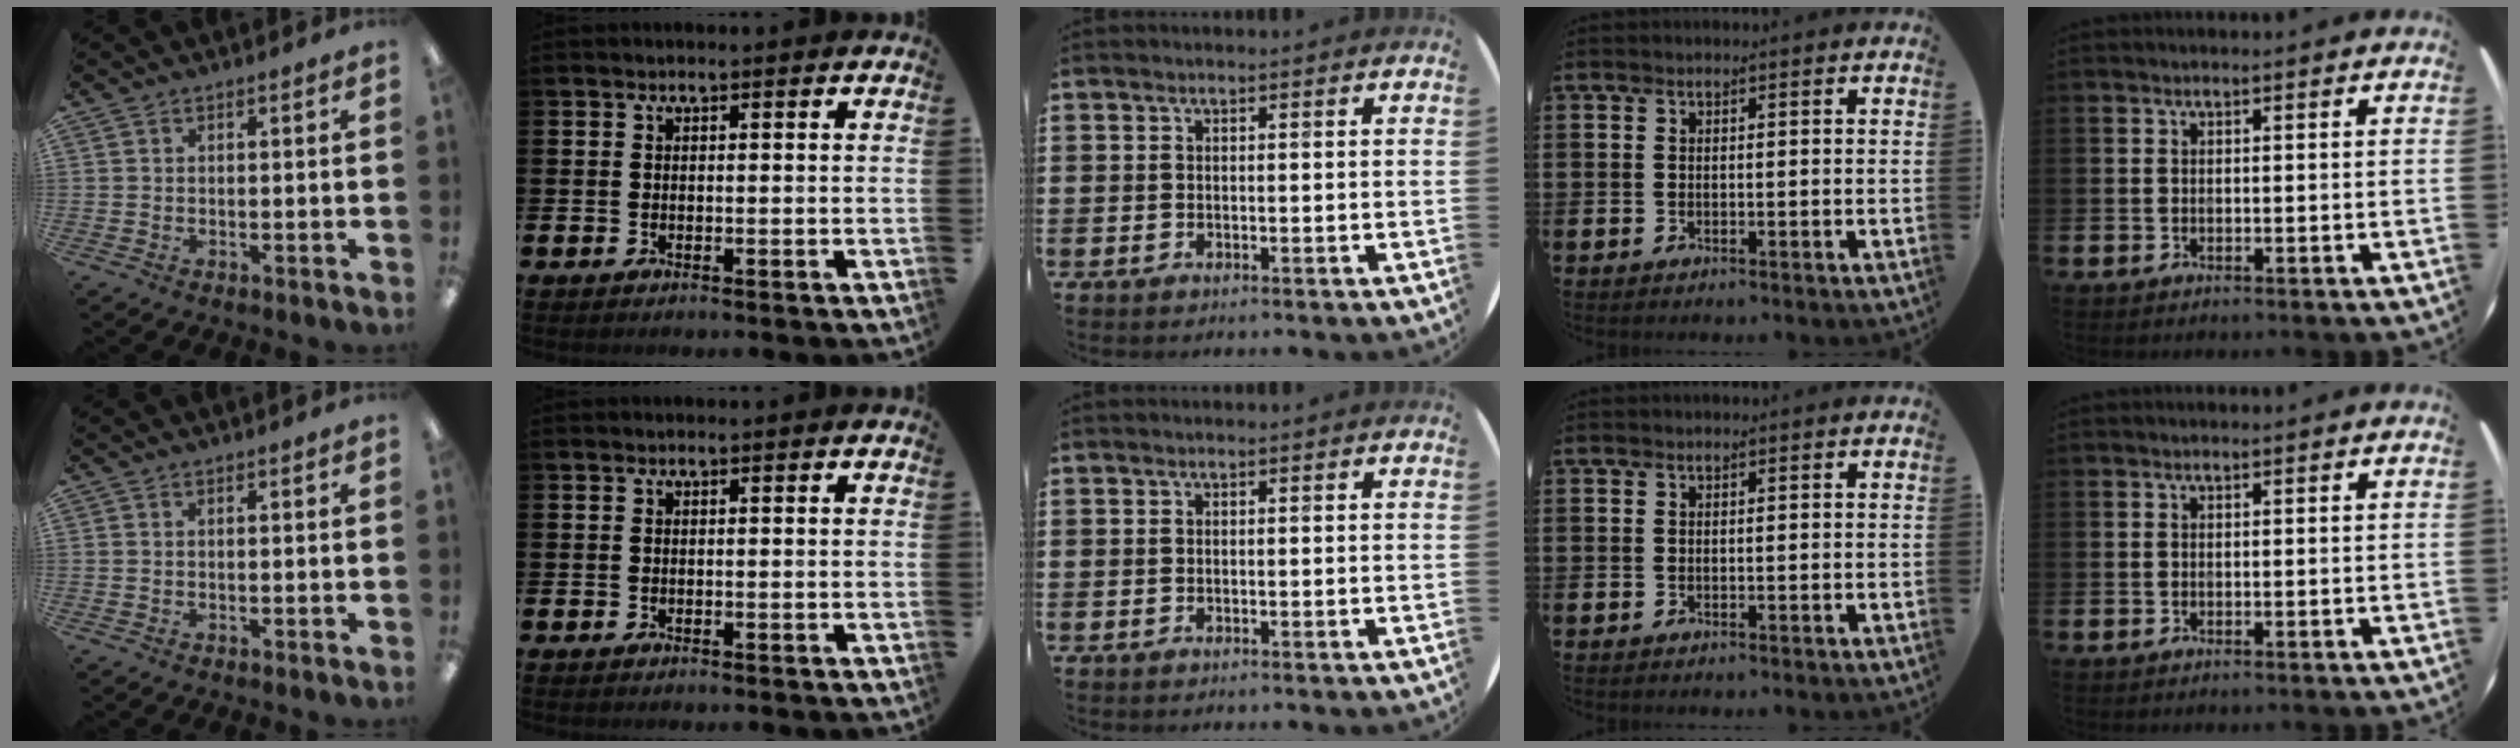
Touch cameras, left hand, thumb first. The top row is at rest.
{}